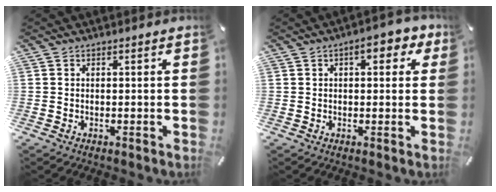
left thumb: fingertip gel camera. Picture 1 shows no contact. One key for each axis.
{"total": 6.3, "fx": 2.4, "fy": 3.0, "fz": 4.9, "tx": -0.067, "ty": -0.001, "tz": 0.035}